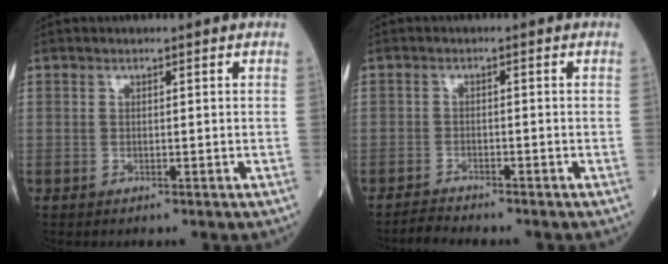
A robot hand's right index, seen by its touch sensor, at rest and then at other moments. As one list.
[{"total": 2.0, "force": [-2.0, -0.2, 0.0], "torque": [-0.007, -0.010, -0.037]}]